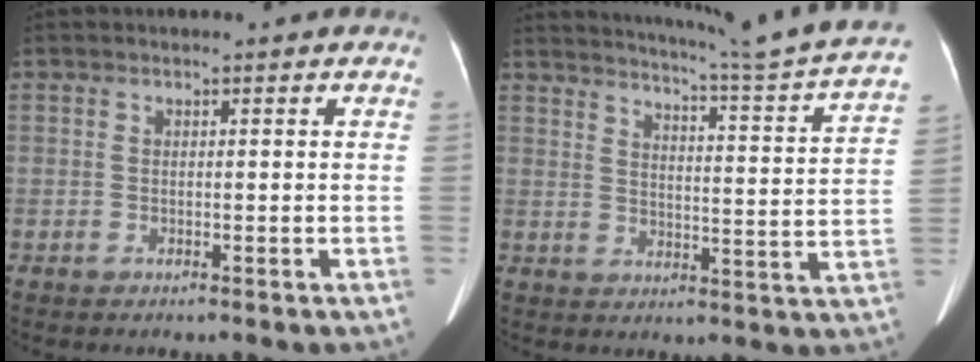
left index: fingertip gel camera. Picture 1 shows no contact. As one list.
[{"total": 21.2, "force": [19.2, -2.2, 8.7], "torque": [-0.145, -0.078, 0.236]}]